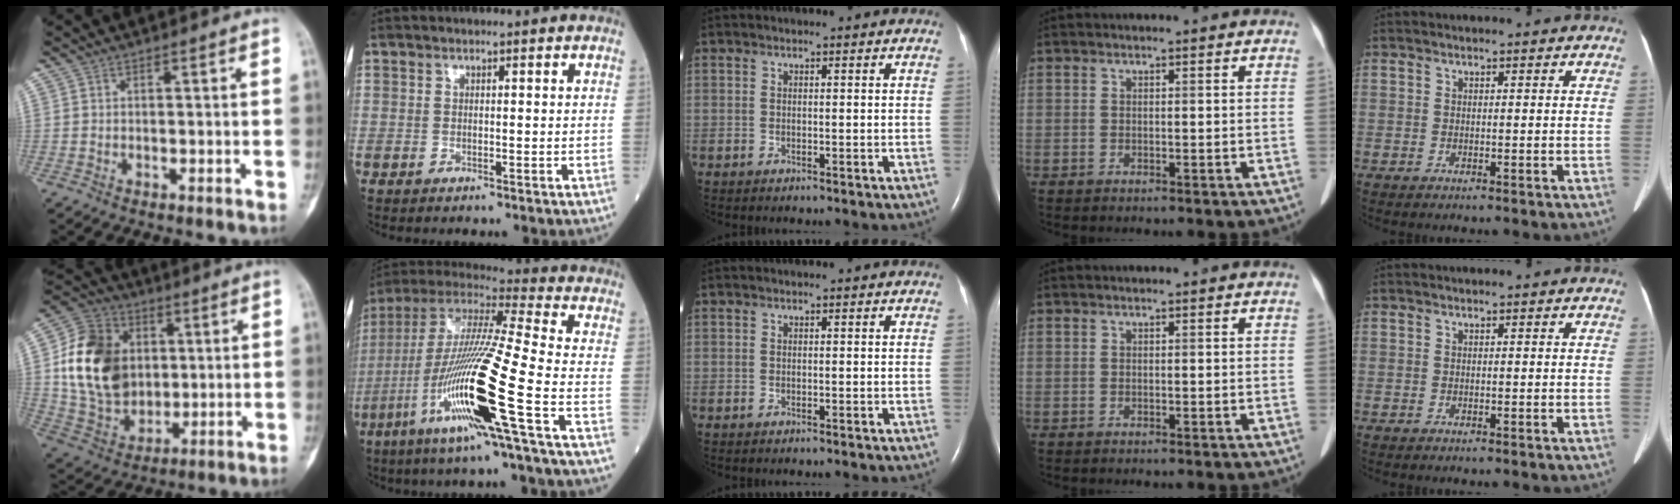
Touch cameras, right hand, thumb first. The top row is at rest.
{"thumb": {"total": 19.9, "force": [2.8, 15.4, 12.3], "torque": [-0.202, 0.004, 0.059]}, "index": {"total": 20.0, "force": [-7.1, -0.7, 18.7], "torque": [-0.399, -0.030, -0.150]}}